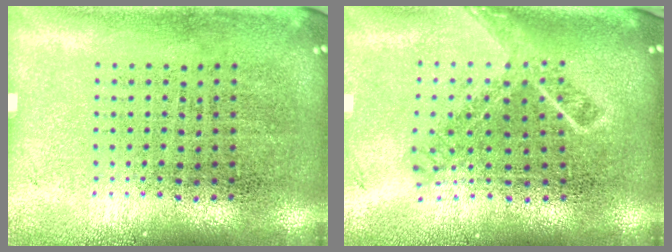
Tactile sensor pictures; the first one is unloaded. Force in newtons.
{"total": 1.7, "press": 1.3, "slide": 1.1}